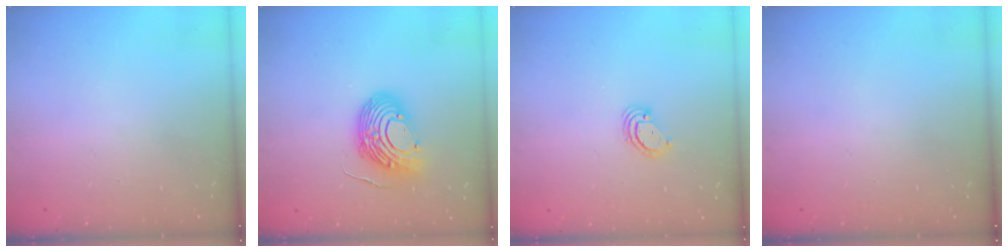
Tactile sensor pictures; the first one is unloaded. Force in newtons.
{"total": 12.9, "press": 12.9, "slide": 1.2}
{"total": 3.1, "press": 3.1, "slide": 0.2}
{"total": 0.0}